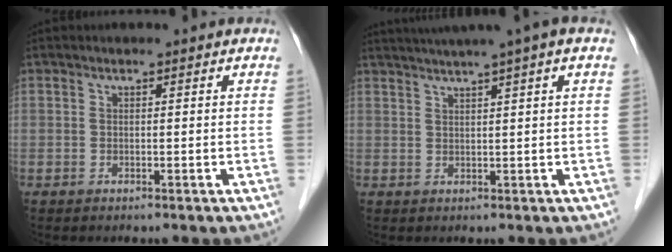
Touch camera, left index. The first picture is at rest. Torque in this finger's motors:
{"motor_torque": [-0.15, -0.94, 0.65, 0.13]}